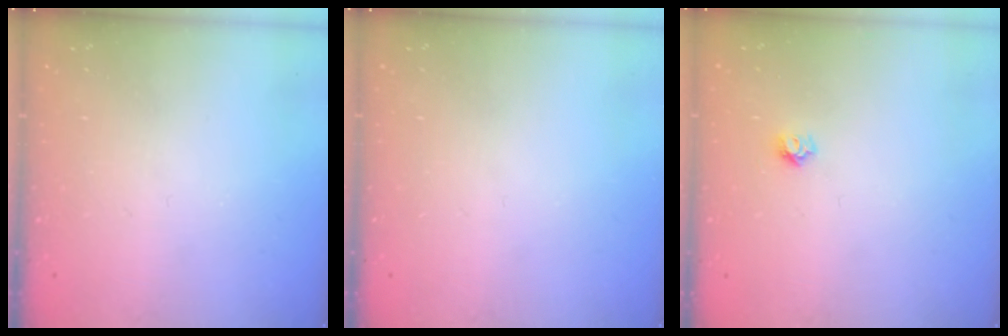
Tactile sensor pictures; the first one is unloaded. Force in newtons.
{"total": 0.0}
{"total": 4.4, "press": 4.4, "slide": 0.4}